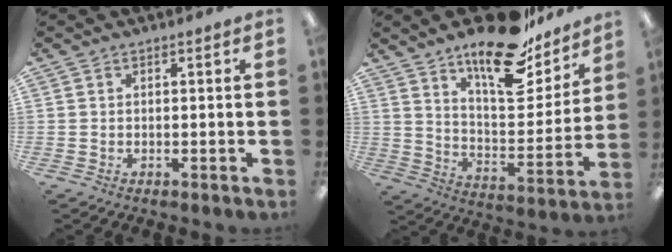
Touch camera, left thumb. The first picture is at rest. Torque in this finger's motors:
{"motor_torque": [0.47, 0.56, 1.40, -1.37, 0.08]}